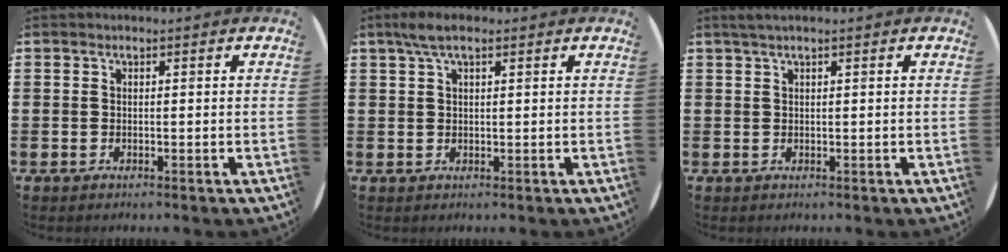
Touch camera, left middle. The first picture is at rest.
{"total": 3.2, "force": [2.0, 0.9, 2.4], "torque": [-0.051, 0.007, 0.033]}
{"total": 1.1, "force": [0.7, -0.1, 0.8], "torque": [-0.015, 0.002, 0.012]}